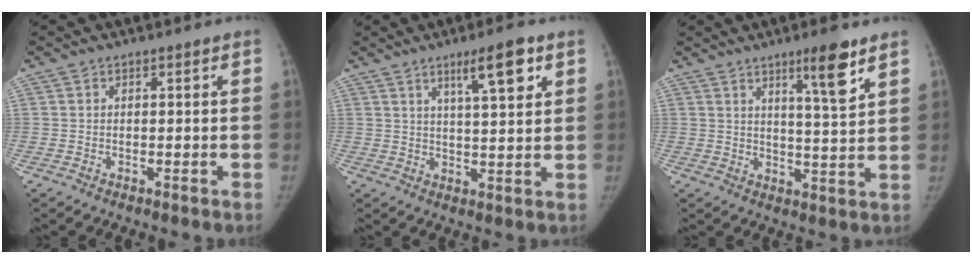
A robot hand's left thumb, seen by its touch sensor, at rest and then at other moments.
{"total": 8.2, "force": [4.3, 1.5, 6.7], "torque": [-0.100, -0.020, 0.071]}
{"total": 8.1, "force": [5.0, 0.7, 6.4], "torque": [-0.095, -0.033, 0.080]}